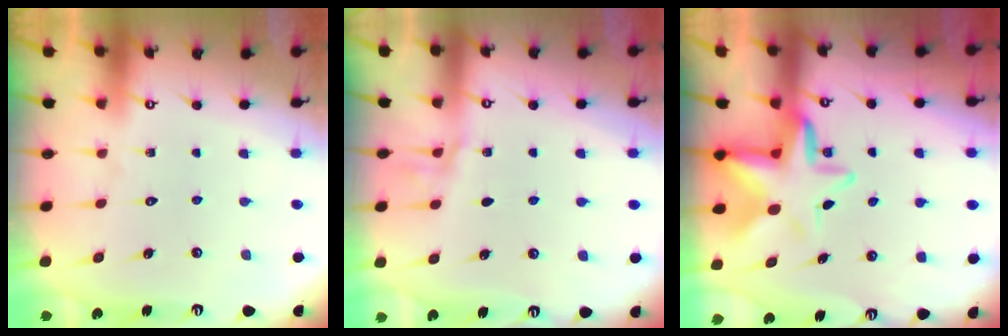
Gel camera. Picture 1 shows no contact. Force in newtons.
{"total": 1.3, "press": 1.2, "slide": 0.3}
{"total": 8.8, "press": 8.6, "slide": 1.6}